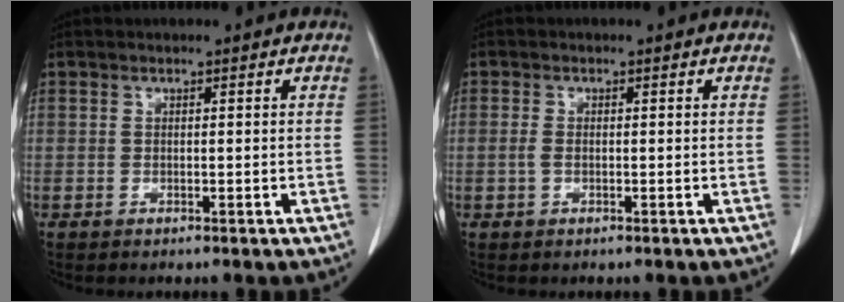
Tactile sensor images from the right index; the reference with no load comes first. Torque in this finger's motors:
{"motor_torque": [-0.09, 0.07, 0.04, 0.02]}